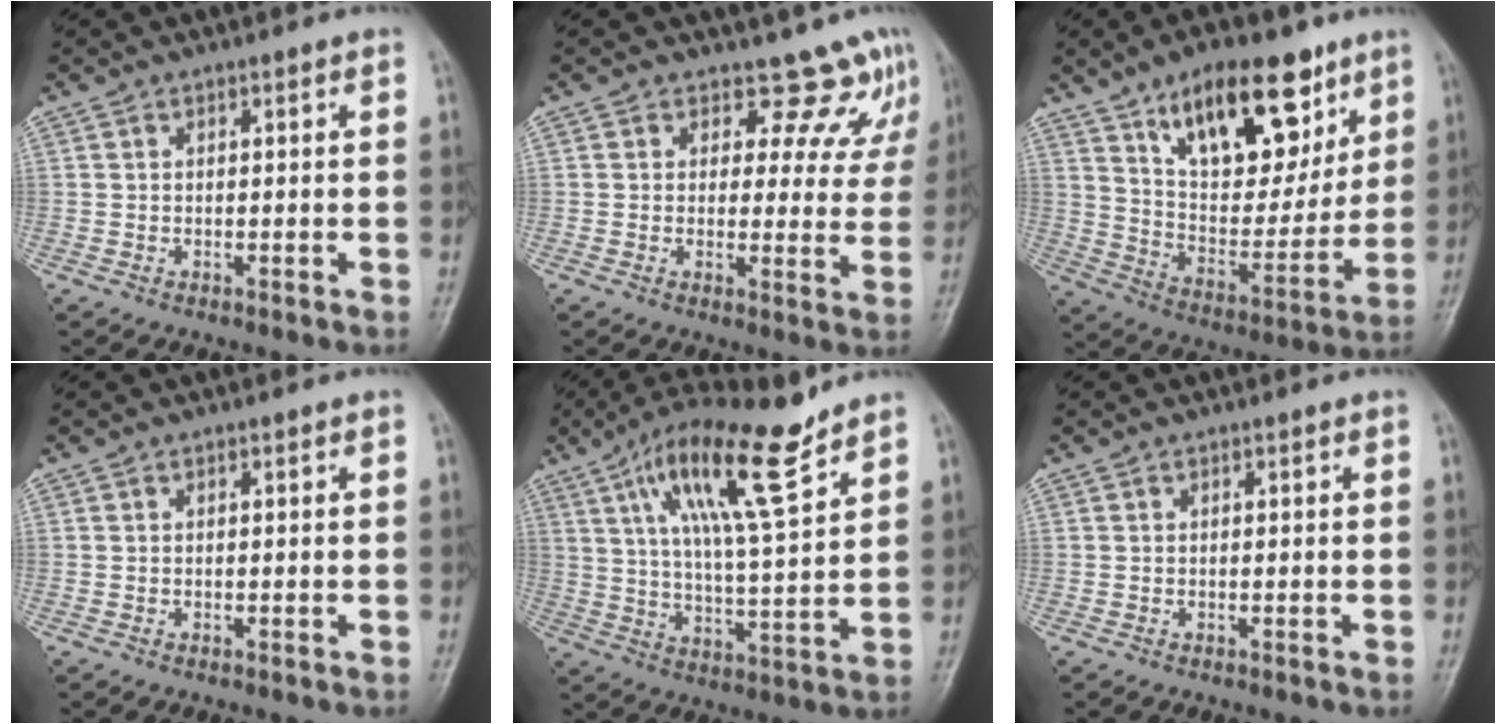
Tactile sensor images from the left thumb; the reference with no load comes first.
{"total": 8.2, "force": [6.9, 4.4, 1.1], "torque": [0.033, -0.040, 0.061]}
{"total": 21.7, "force": [12.1, 10.6, 14.5], "torque": [-0.169, -0.051, 0.206]}
{"total": 0.0}
{"total": 16.0, "force": [9.9, 3.3, 12.1], "torque": [-0.204, -0.041, 0.178]}
{"total": 0.0}